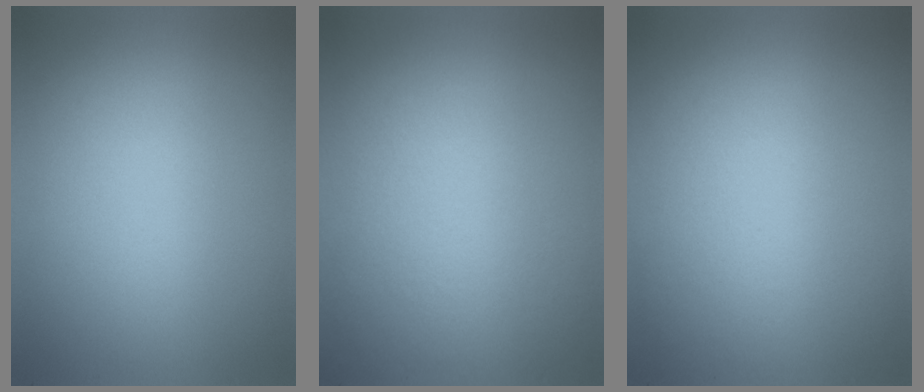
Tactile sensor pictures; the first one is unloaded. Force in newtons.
{"total": 4.0}
{"total": 1.4}